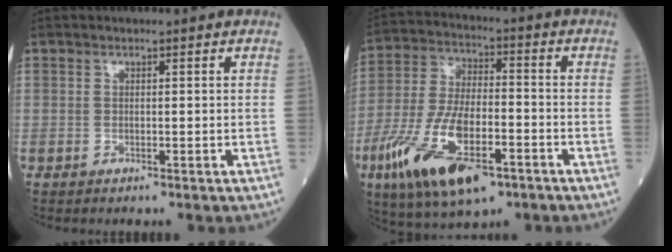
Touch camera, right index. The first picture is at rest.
{"total": 16.6, "force": [-8.0, 6.1, 13.3], "torque": [-0.271, -0.015, -0.138]}